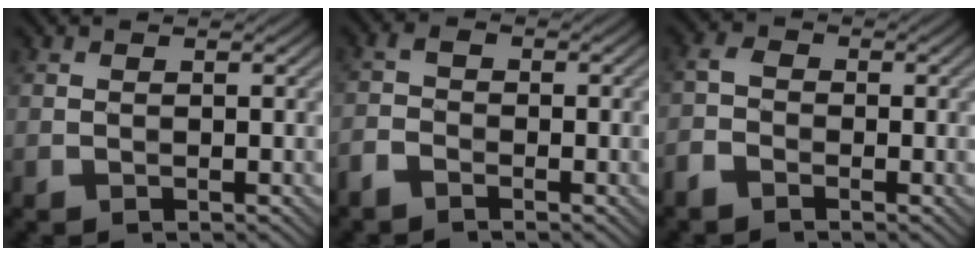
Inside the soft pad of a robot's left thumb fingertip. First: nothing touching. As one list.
[{"total": 3.1, "force": [-2.1, 1.2, 2.0], "torque": [-0.042, -0.001, -0.052]}, {"total": 2.9, "force": [-1.9, 1.5, 1.6], "torque": [-0.034, 0.002, -0.052]}]